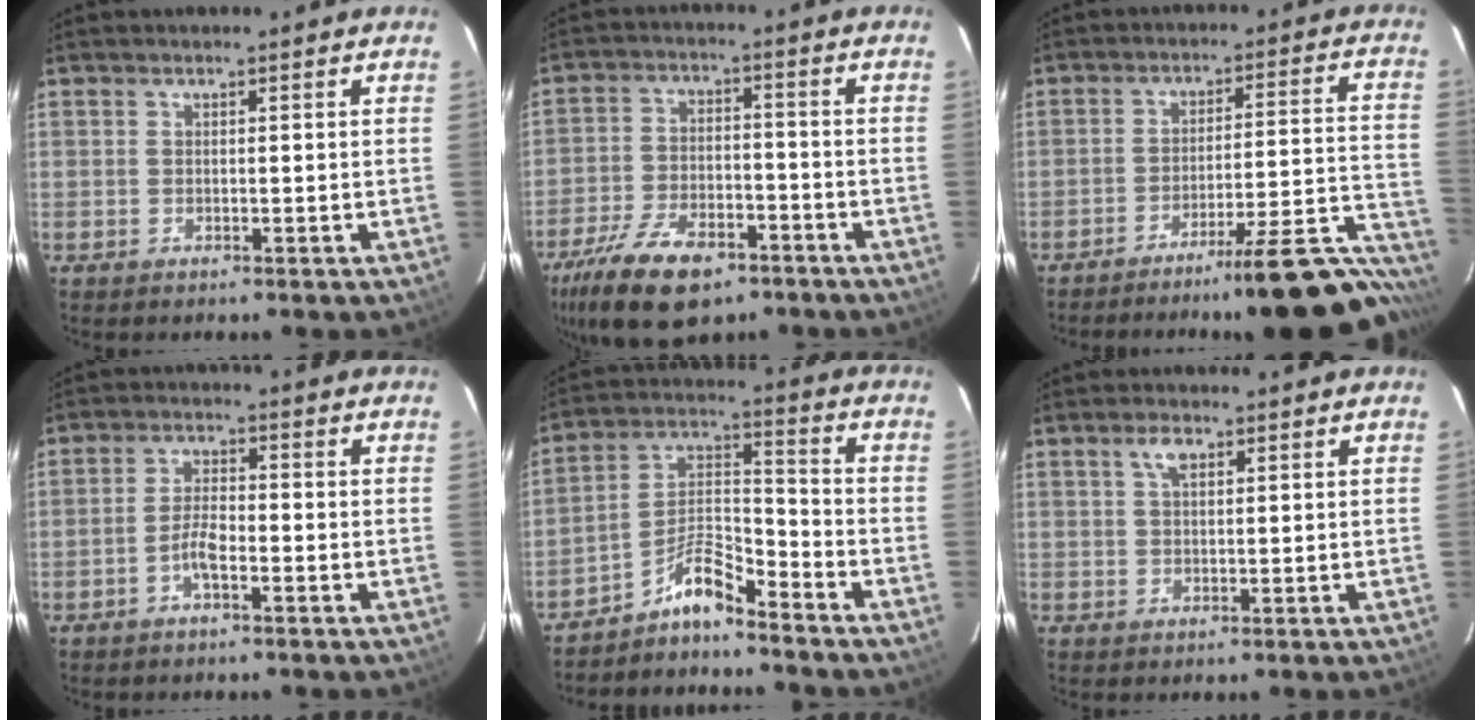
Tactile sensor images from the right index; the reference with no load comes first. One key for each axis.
{"total": 16.4, "fx": -10.8, "fy": 7.6, "fz": 9.7, "tx": -0.217, "ty": -0.024, "tz": -0.184}
{"total": 20.9, "fx": -17.2, "fy": 1.5, "fz": 11.9, "tx": -0.131, "ty": -0.008, "tz": -0.238}
{"total": 3.8, "fx": -2.0, "fy": 1.1, "fz": 3.0, "tx": -0.069, "ty": 0.008, "tz": -0.040}
{"total": 7.4, "fx": -6.5, "fy": 1.0, "fz": 3.4, "tx": -0.075, "ty": 0.034, "tz": -0.129}
{"total": 2.5, "fx": 1.2, "fy": 1.2, "fz": 1.9, "tx": -0.036, "ty": 0.007, "tz": 0.023}